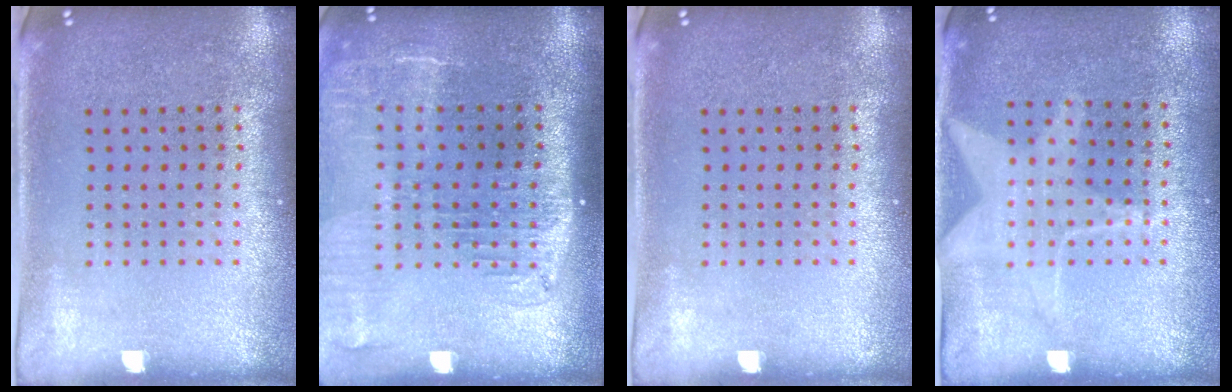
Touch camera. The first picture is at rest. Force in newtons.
{"total": 2.3, "press": 1.9, "slide": 1.4}
{"total": 0.0}
{"total": 1.2, "press": 1.2, "slide": 0.1}